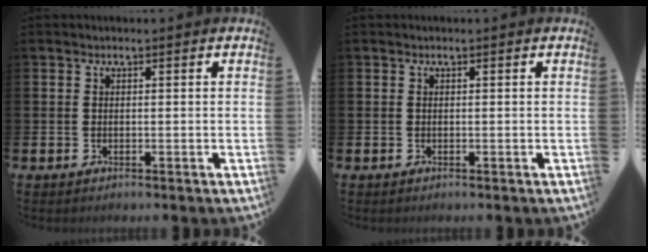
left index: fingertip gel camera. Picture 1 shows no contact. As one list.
[{"total": 0.0}]